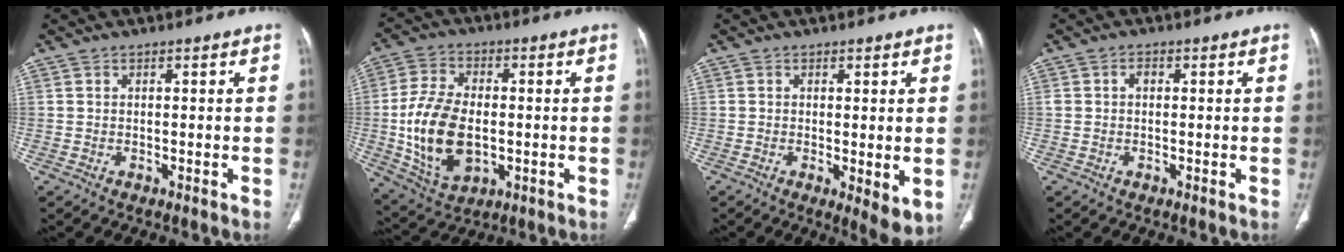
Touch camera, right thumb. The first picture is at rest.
{"total": 15.5, "force": [-1.7, 9.4, 12.2], "torque": [-0.231, -0.001, -0.018]}
{"total": 5.3, "force": [-0.7, 1.5, 5.0], "torque": [-0.078, -0.020, -0.009]}
{"total": 1.3, "force": [0.1, 1.0, 0.9], "torque": [-0.012, 0.007, 0.001]}